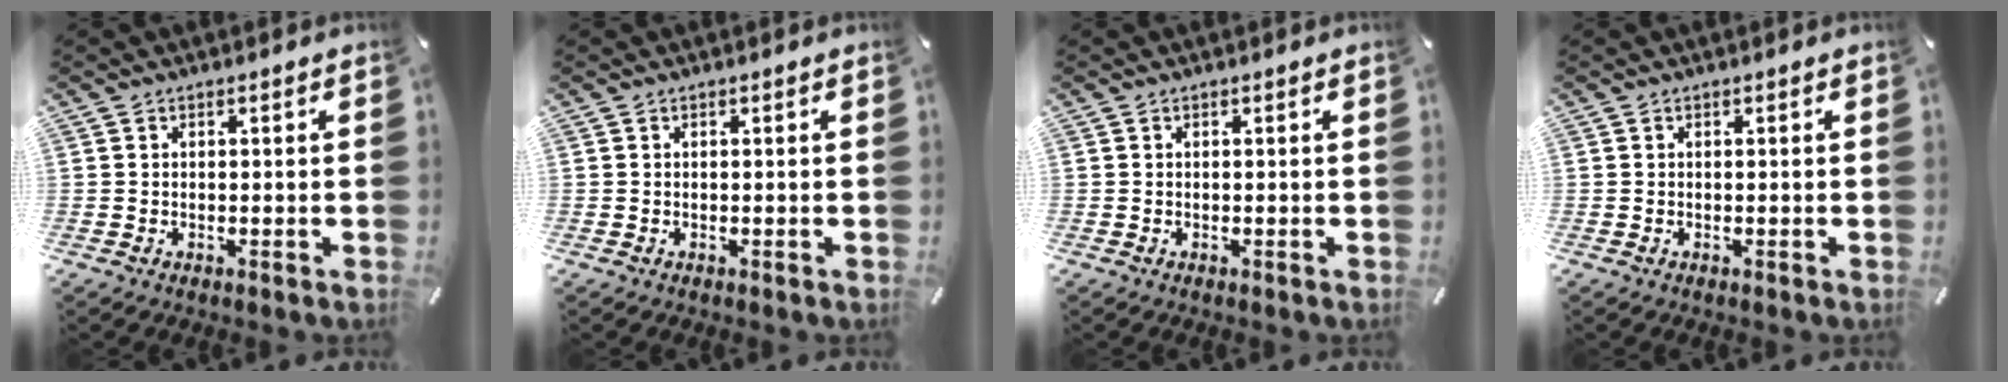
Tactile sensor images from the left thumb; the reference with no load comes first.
{"total": 0.0}
{"total": 0.0}
{"total": 0.0}